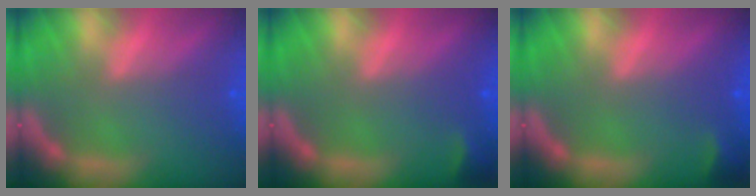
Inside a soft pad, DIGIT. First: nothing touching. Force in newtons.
{"total": 1.4}
{"total": 1.4}